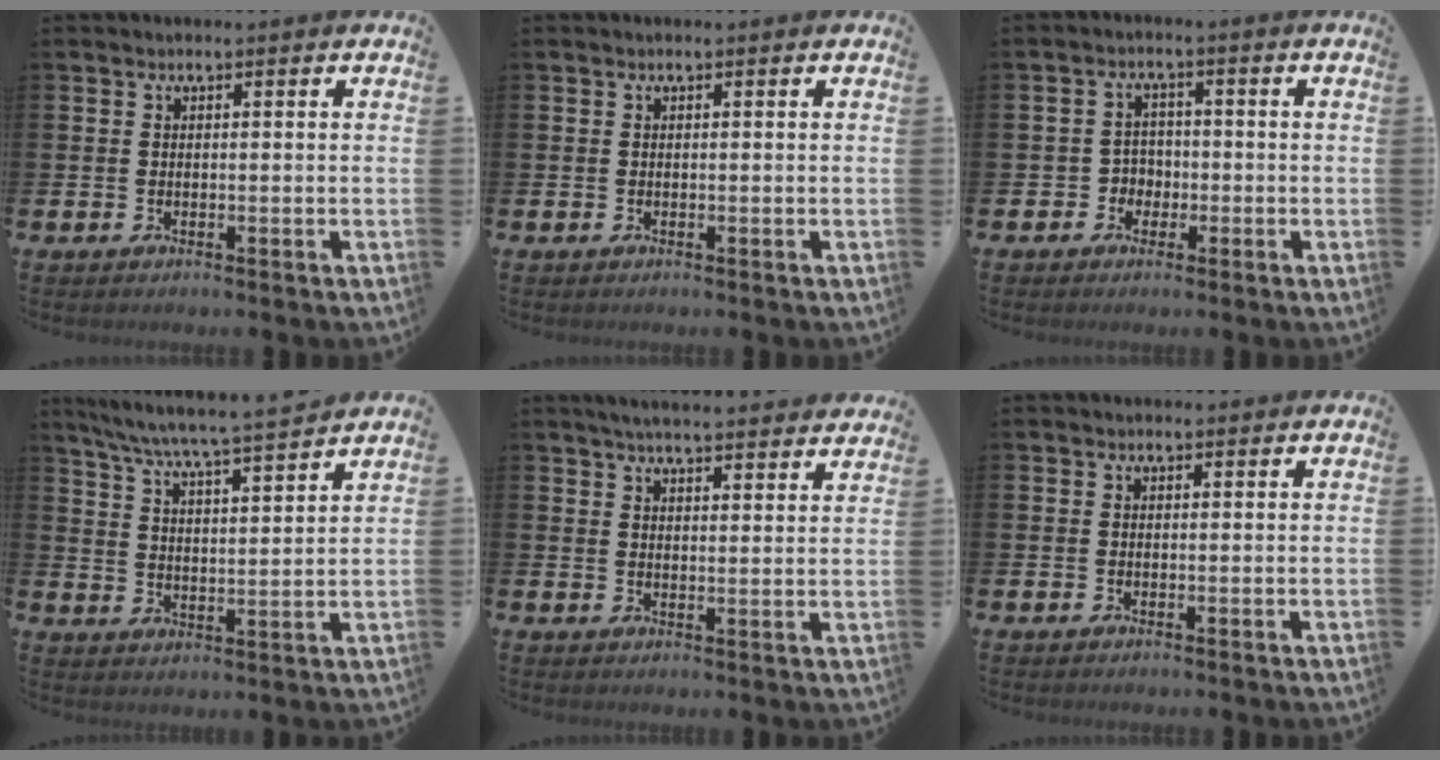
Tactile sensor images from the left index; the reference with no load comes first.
{"total": 0.0}
{"total": 2.8, "force": [-1.4, 2.4, 0.5], "torque": [-0.013, 0.004, -0.035]}
{"total": 6.9, "force": [6.6, -0.3, 2.1], "torque": [-0.063, -0.050, 0.113]}
{"total": 4.8, "force": [4.7, 0.0, 1.0], "torque": [-0.027, -0.026, 0.084]}
{"total": 0.7, "force": [0.6, 0.3, 0.1], "torque": [0.008, -0.002, 0.009]}